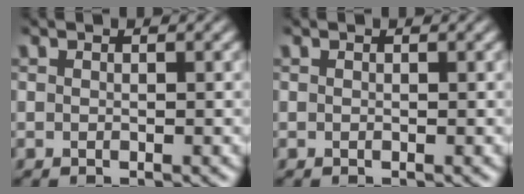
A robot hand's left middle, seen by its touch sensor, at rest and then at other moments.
{"total": 0.0}